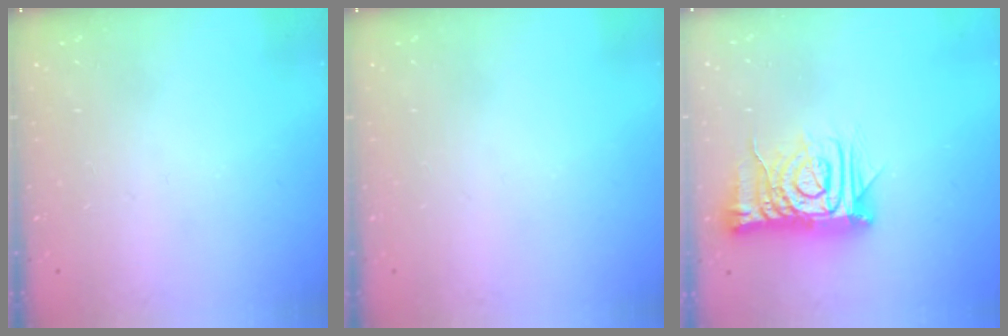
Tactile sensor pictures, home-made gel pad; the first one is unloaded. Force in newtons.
{"total": 0.0}
{"total": 13.2, "press": 13.1, "slide": 1.6}